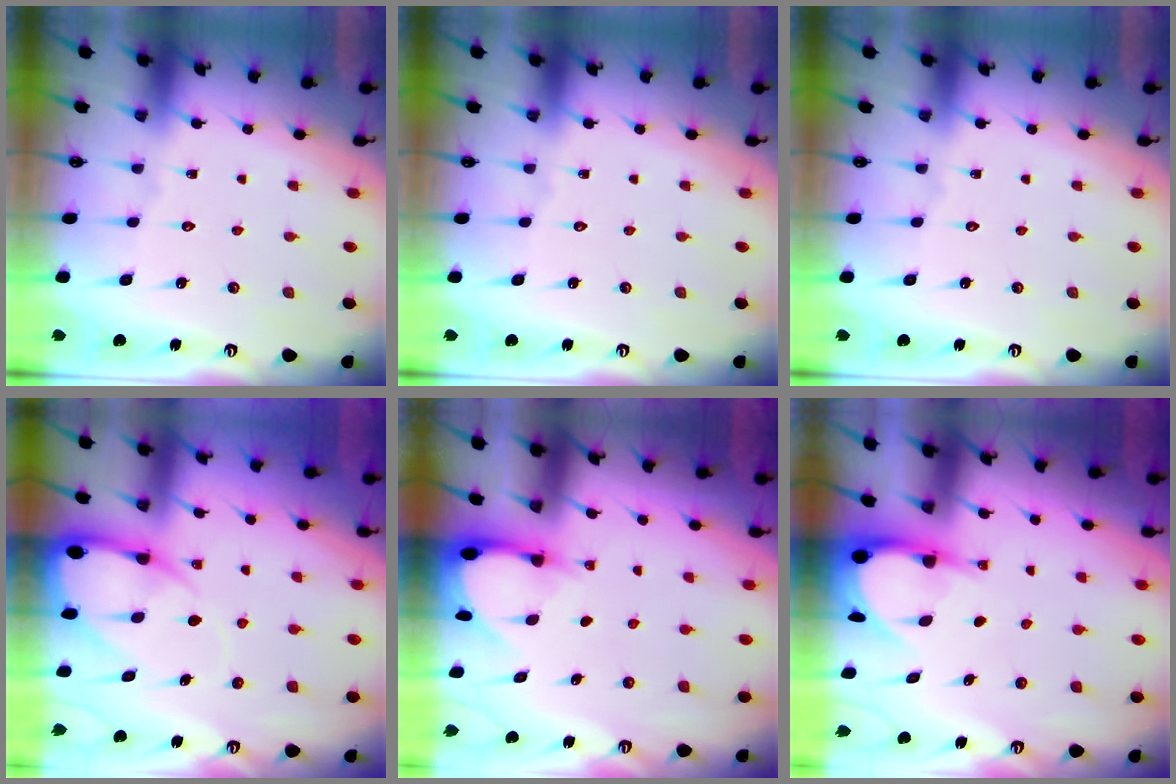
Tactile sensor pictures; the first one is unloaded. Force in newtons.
{"total": 0.0}
{"total": 0.0}
{"total": 9.8, "press": 9.8, "slide": 1.1}
{"total": 2.9, "press": 2.9, "slide": 0.3}
{"total": 5.0, "press": 5.0, "slide": 0.4}